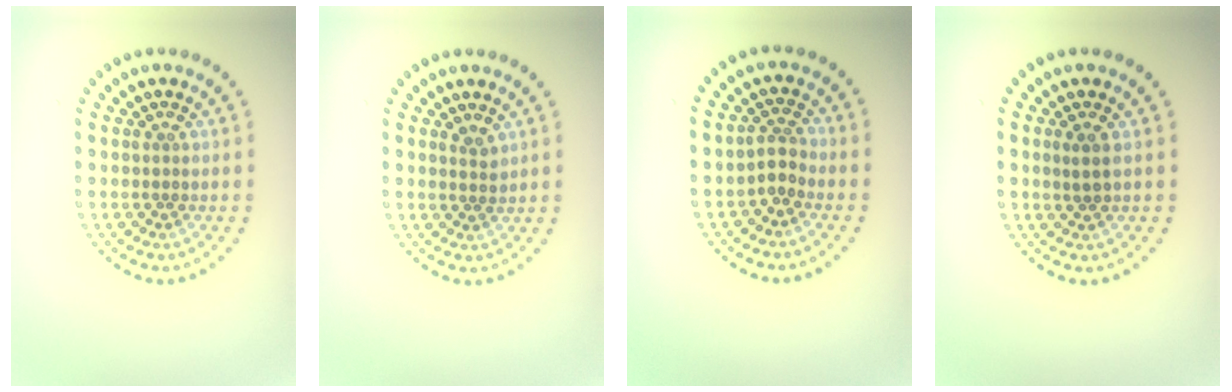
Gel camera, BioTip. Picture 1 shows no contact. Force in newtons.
{"total": 1.2, "press": 0.9, "slide": 0.8}
{"total": 1.7, "press": 1.3, "slide": 1.1}
{"total": 0.7, "press": 0.4, "slide": 0.5}